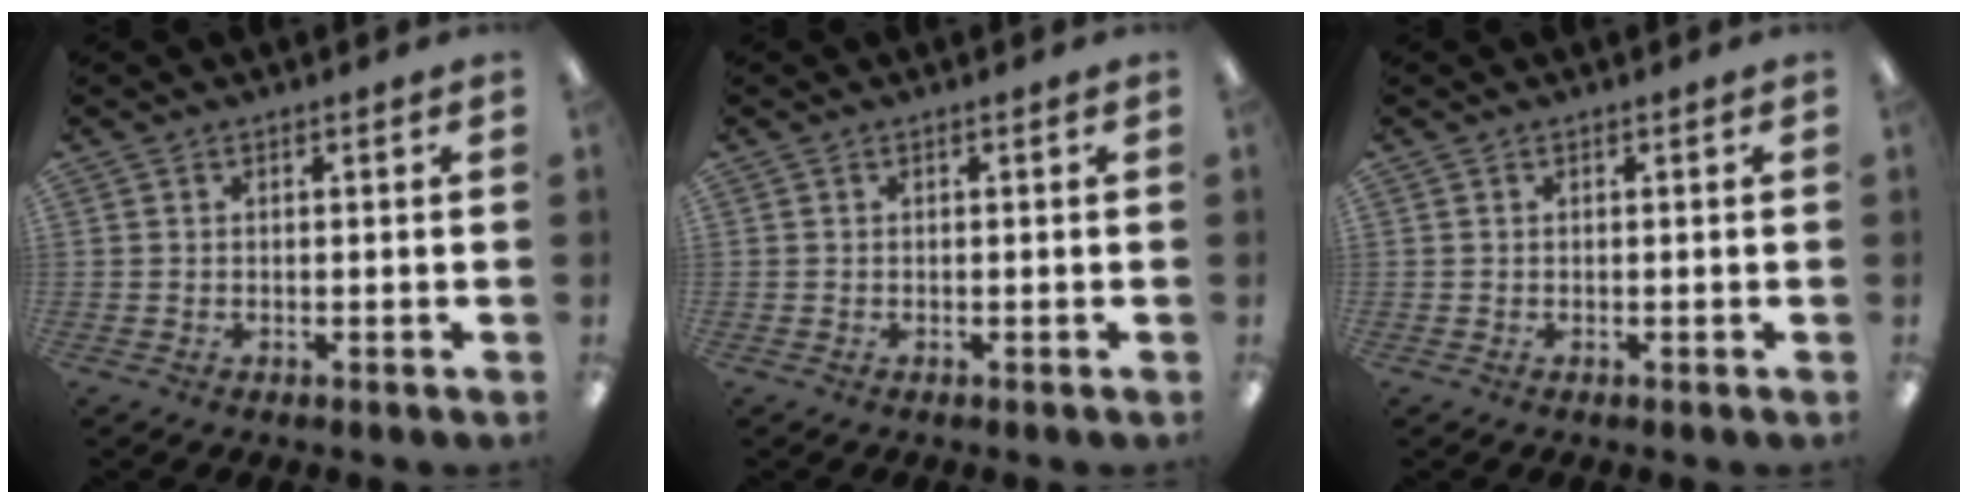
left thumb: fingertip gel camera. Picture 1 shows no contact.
{"total": 0.0}
{"total": 0.0}